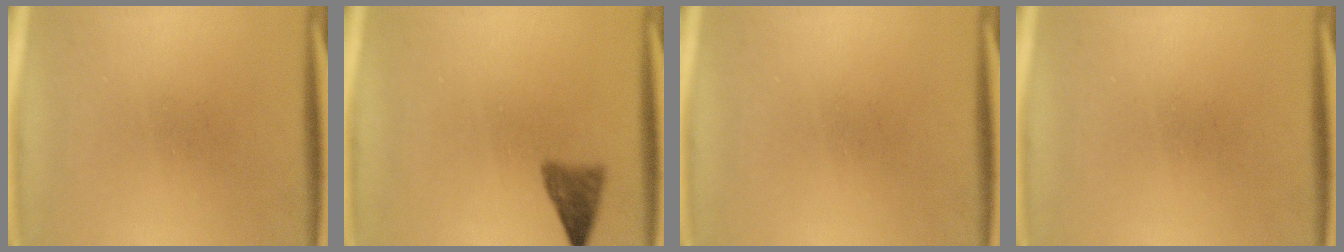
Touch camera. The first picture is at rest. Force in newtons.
{"total": 2.9}
{"total": 0.0}
{"total": 0.0}